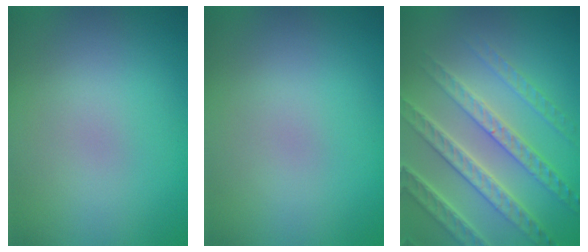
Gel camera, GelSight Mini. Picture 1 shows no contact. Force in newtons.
{"total": 0.0}
{"total": 6.1, "press": 4.9, "slide": 3.5}